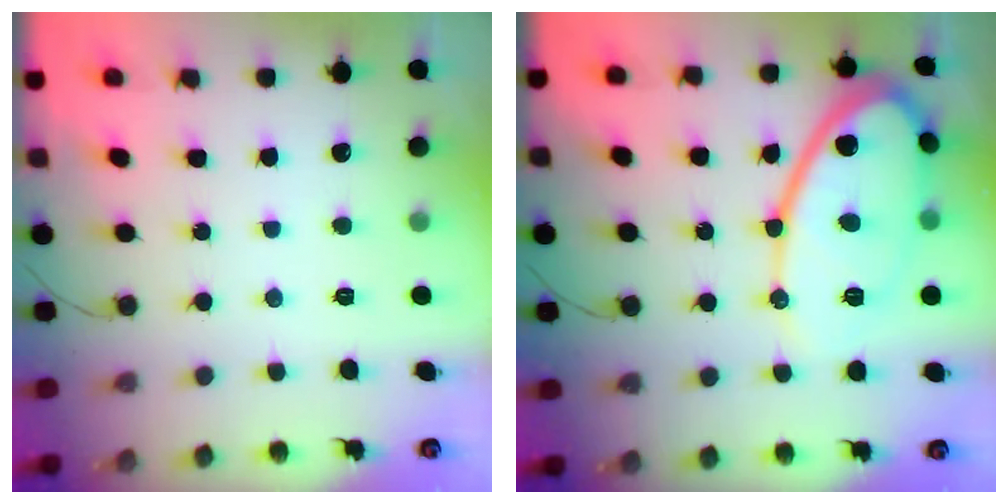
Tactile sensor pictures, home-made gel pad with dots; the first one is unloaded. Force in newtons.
{"total": 17.5, "press": 17.4, "slide": 1.2}